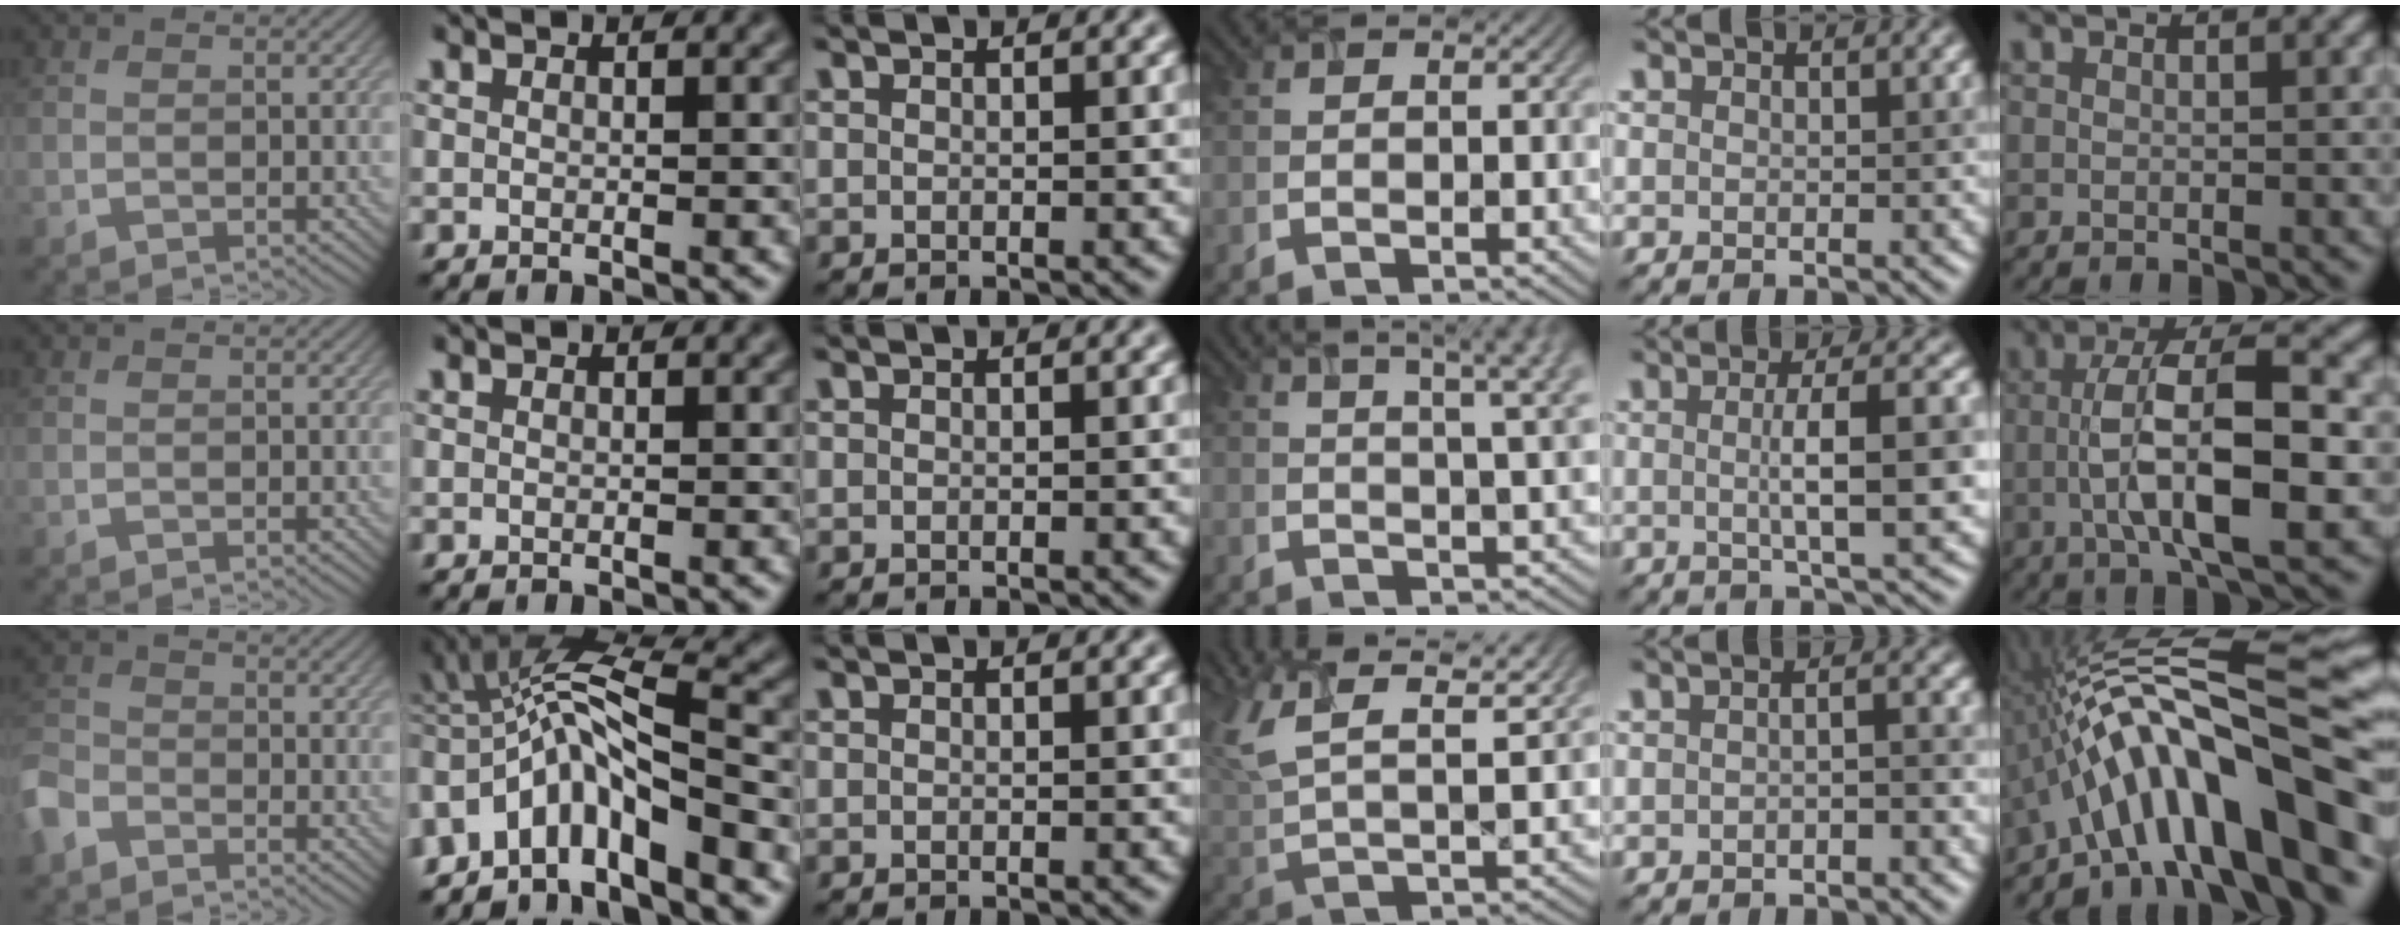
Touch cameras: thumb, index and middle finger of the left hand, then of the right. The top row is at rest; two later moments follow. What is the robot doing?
{"motion": "screw", "object": "timer"}